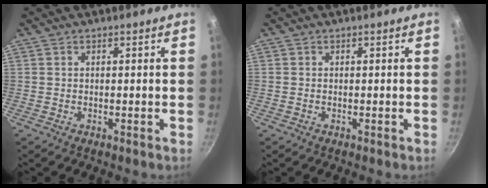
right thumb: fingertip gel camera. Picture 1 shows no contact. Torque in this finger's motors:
{"motor_torque": [-0.51, 0.18, -0.30, 0.17, 0.02]}